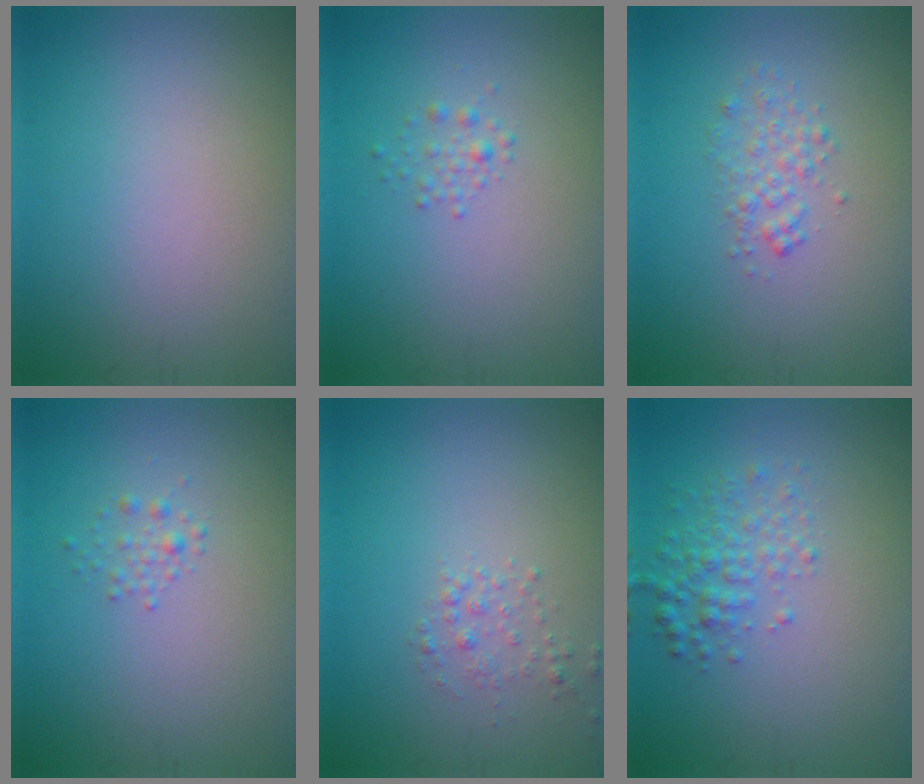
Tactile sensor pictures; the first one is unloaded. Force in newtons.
{"total": 1.0, "press": 1.0, "slide": 0.0}
{"total": 1.8, "press": 1.8, "slide": 0.0}
{"total": 1.0, "press": 1.0, "slide": 0.0}
{"total": 1.3, "press": 1.2, "slide": 0.1}
{"total": 2.7, "press": 2.7, "slide": 0.1}